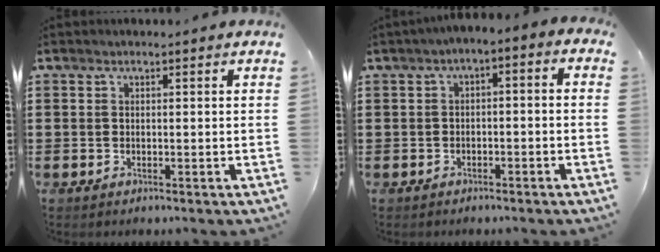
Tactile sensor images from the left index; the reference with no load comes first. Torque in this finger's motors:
{"motor_torque": [2.14, 0.00, 0.78, 0.21]}